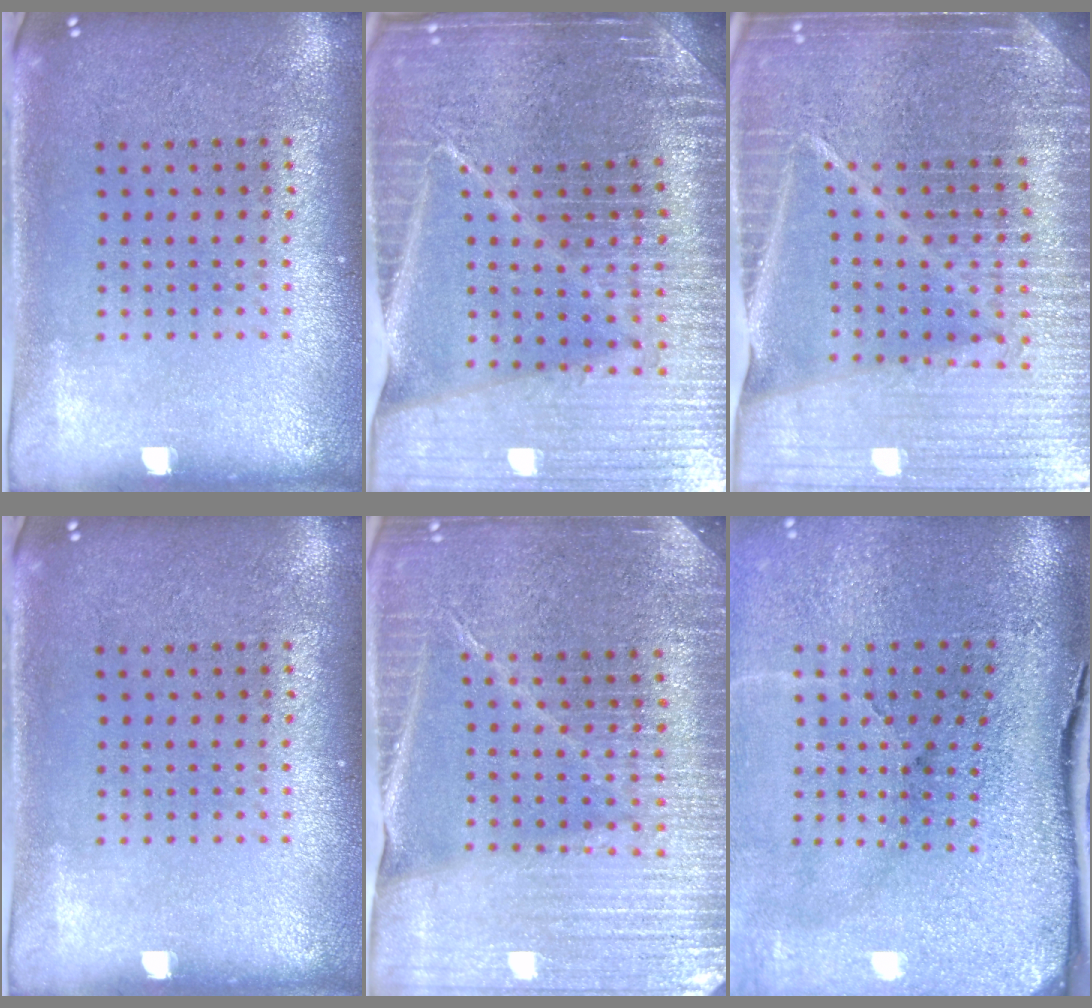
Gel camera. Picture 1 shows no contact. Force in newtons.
{"total": 5.5, "press": 5.0, "slide": 2.3}
{"total": 6.4, "press": 5.6, "slide": 3.2}
{"total": 0.0}
{"total": 4.4, "press": 4.1, "slide": 1.6}
{"total": 5.1, "press": 4.0, "slide": 3.2}